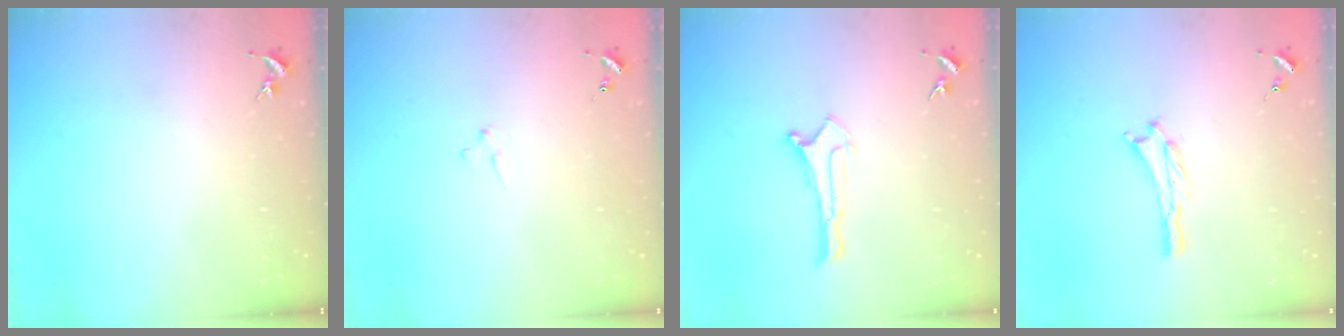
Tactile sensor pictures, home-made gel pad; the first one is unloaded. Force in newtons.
{"total": 2.0, "press": 2.0, "slide": 0.2}
{"total": 0.0}
{"total": 0.9, "press": 0.9, "slide": 0.2}